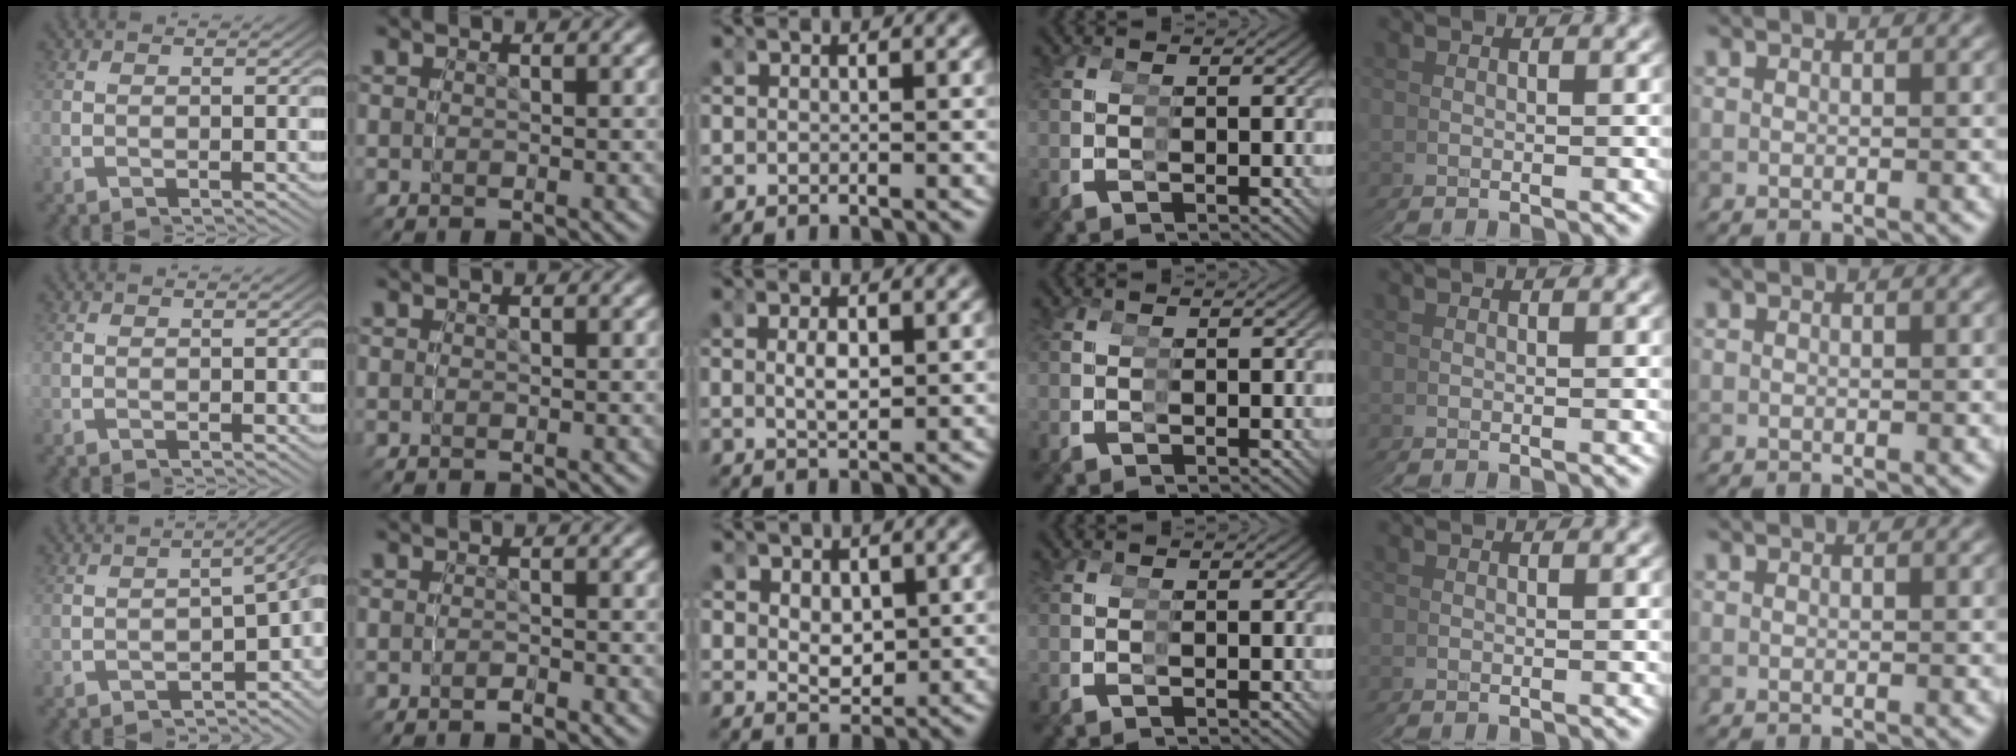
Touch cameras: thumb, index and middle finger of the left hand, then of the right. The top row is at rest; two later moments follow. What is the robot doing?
{"motion": "grasp_and_lifting", "object": "condiment"}